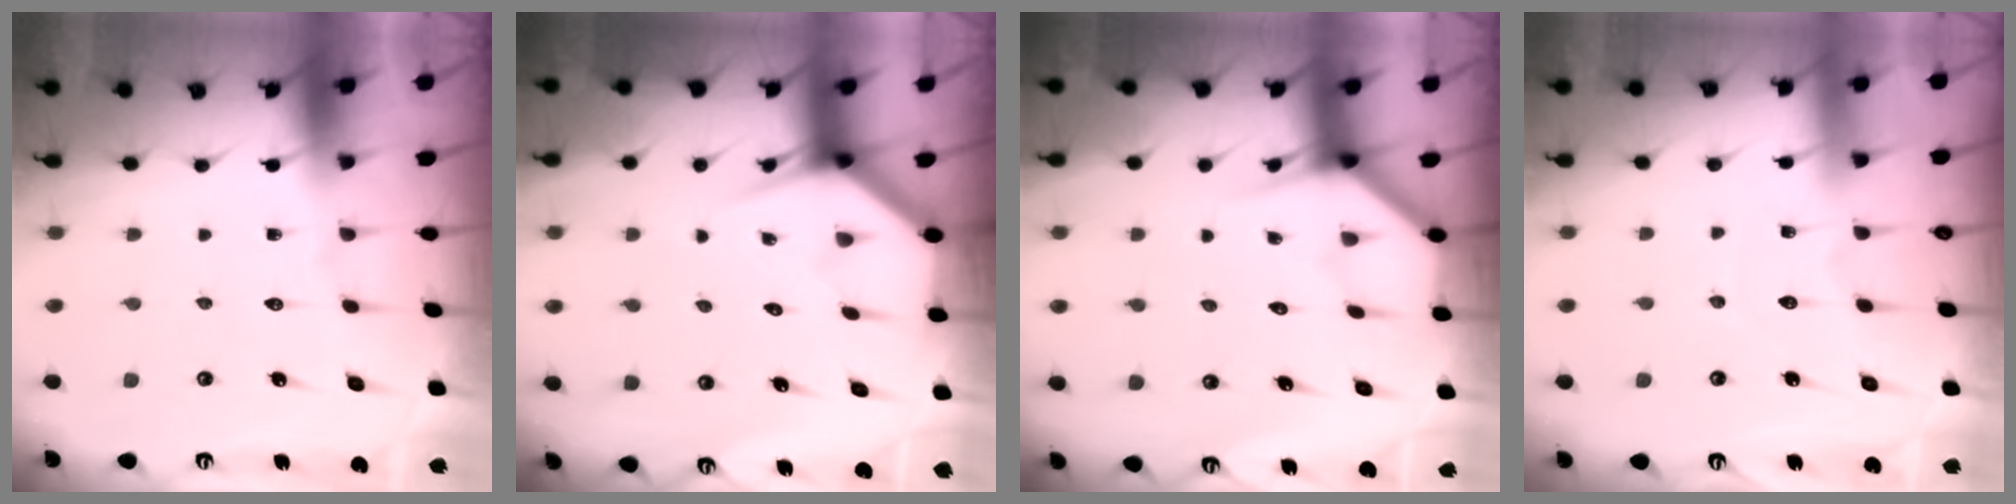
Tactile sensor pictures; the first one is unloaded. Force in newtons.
{"total": 3.6, "press": 3.6, "slide": 0.3}
{"total": 4.0, "press": 4.0, "slide": 0.4}
{"total": 3.3, "press": 3.3, "slide": 0.3}